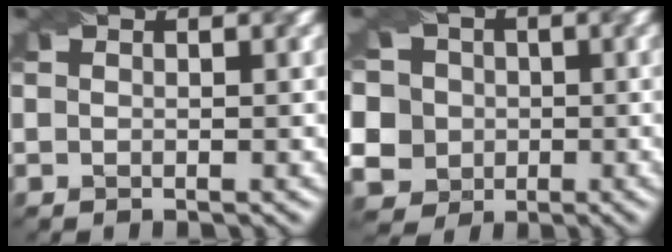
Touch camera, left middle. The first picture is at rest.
{"total": 9.5, "force": [-0.4, 8.8, 3.7], "torque": [-0.093, 0.018, -0.033]}